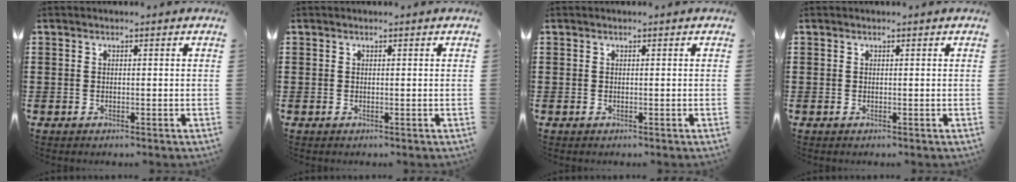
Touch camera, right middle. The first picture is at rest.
{"total": 0.0}
{"total": 0.0}
{"total": 0.0}